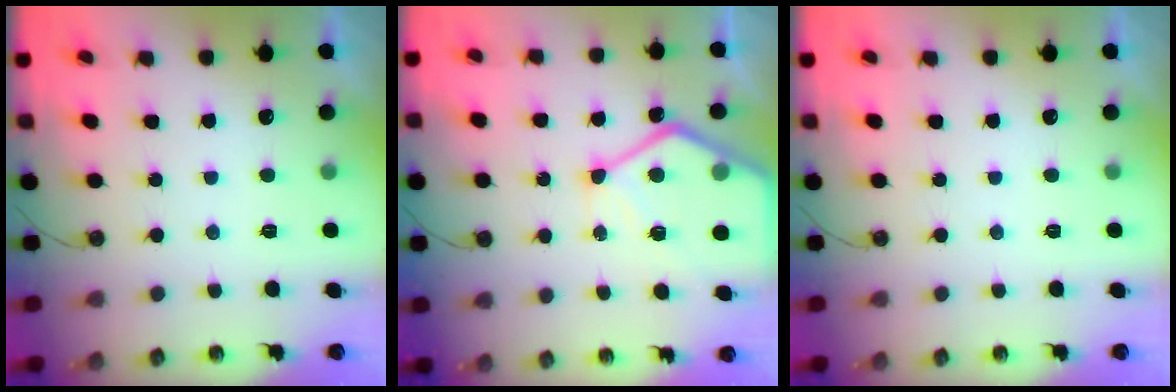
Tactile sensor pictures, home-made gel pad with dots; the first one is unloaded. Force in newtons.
{"total": 14.3, "press": 14.3, "slide": 0.9}
{"total": 0.0}